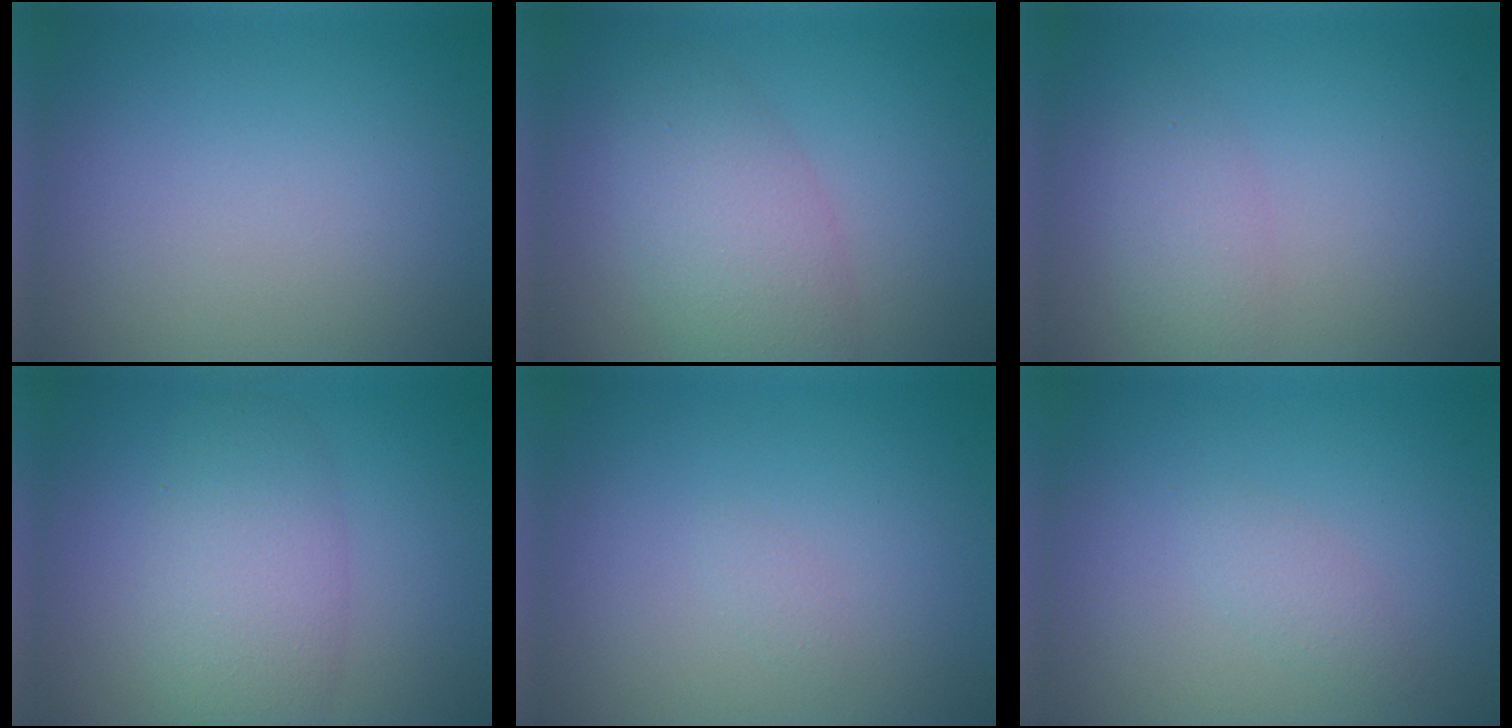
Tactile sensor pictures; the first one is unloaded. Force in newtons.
{"total": 5.1, "press": 5.1, "slide": 0.2}
{"total": 2.3, "press": 2.3, "slide": 0.1}
{"total": 5.4, "press": 5.4, "slide": 0.1}
{"total": 0.6, "press": 0.6, "slide": 0.1}
{"total": 1.3, "press": 1.3, "slide": 0.1}